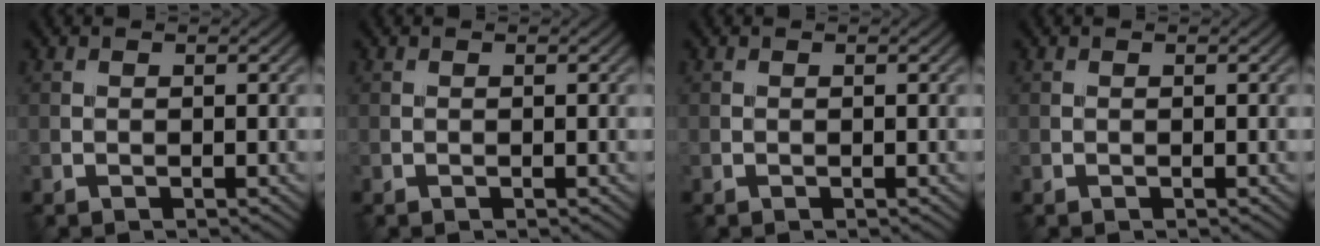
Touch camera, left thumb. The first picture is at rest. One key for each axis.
{"total": 0.0}
{"total": 0.0}
{"total": 0.0}